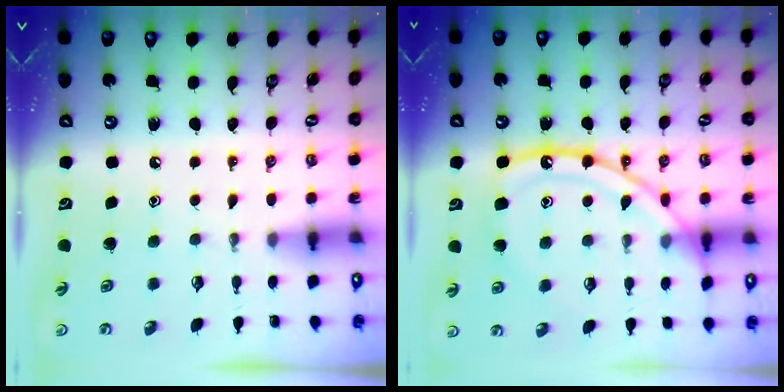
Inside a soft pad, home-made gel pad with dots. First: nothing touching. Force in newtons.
{"total": 15.4, "press": 15.4, "slide": 1.1}